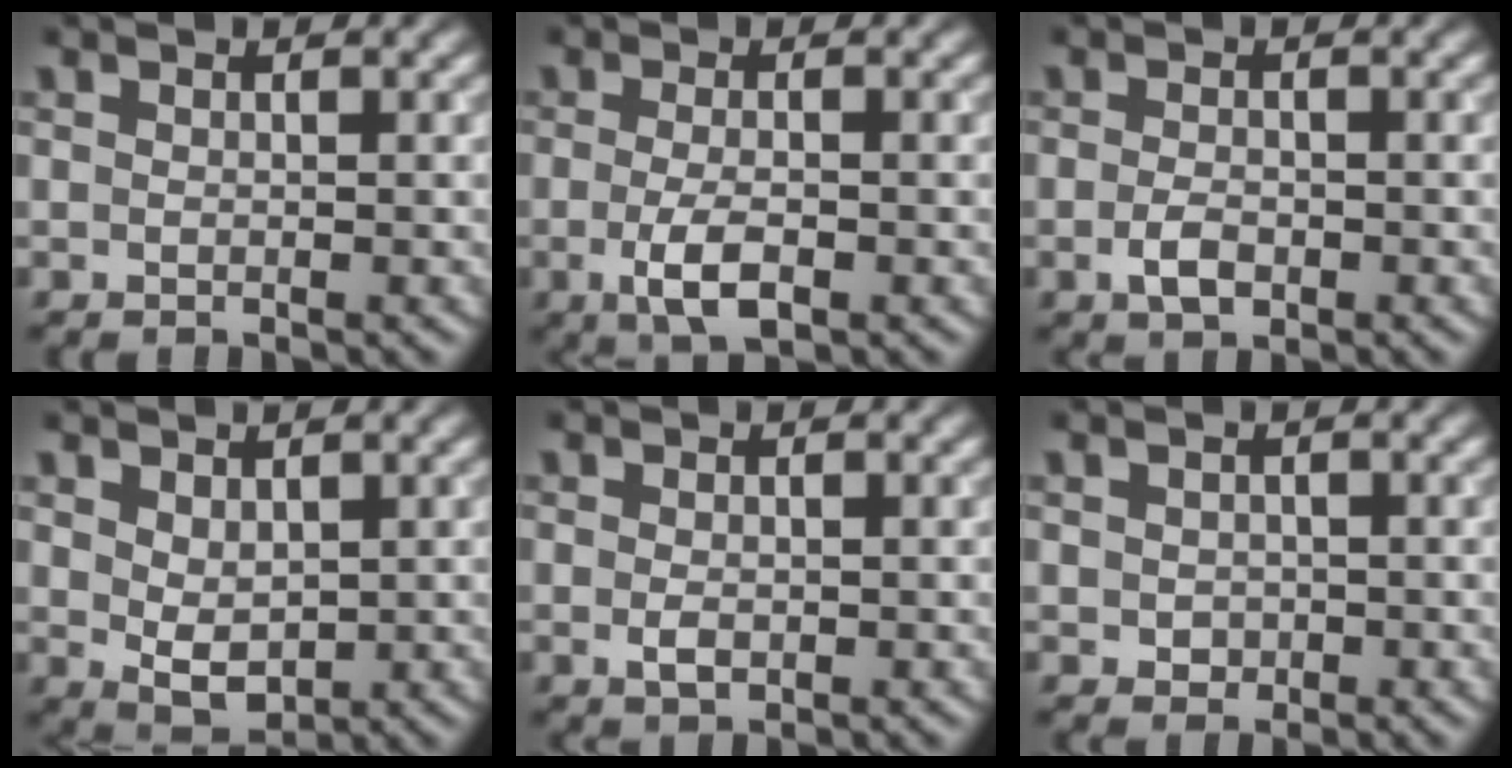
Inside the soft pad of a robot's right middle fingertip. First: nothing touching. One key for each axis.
{"total": 3.3, "fx": -1.1, "fy": 1.2, "fz": 2.9, "tx": -0.062, "ty": -0.008, "tz": -0.021}
{"total": 1.9, "fx": -0.7, "fy": 1.0, "fz": 1.5, "tx": -0.029, "ty": -0.002, "tz": -0.015}
{"total": 2.8, "fx": 0.8, "fy": 1.7, "fz": 2.0, "tx": -0.040, "ty": -0.006, "tz": 0.020}
{"total": 1.3, "fx": -0.2, "fy": 0.8, "fz": 1.0, "tx": -0.021, "ty": -0.002, "tz": -0.003}
{"total": 1.2, "fx": -0.1, "fy": 1.1, "fz": 0.5, "tx": -0.009, "ty": -0.004, "tz": -0.003}